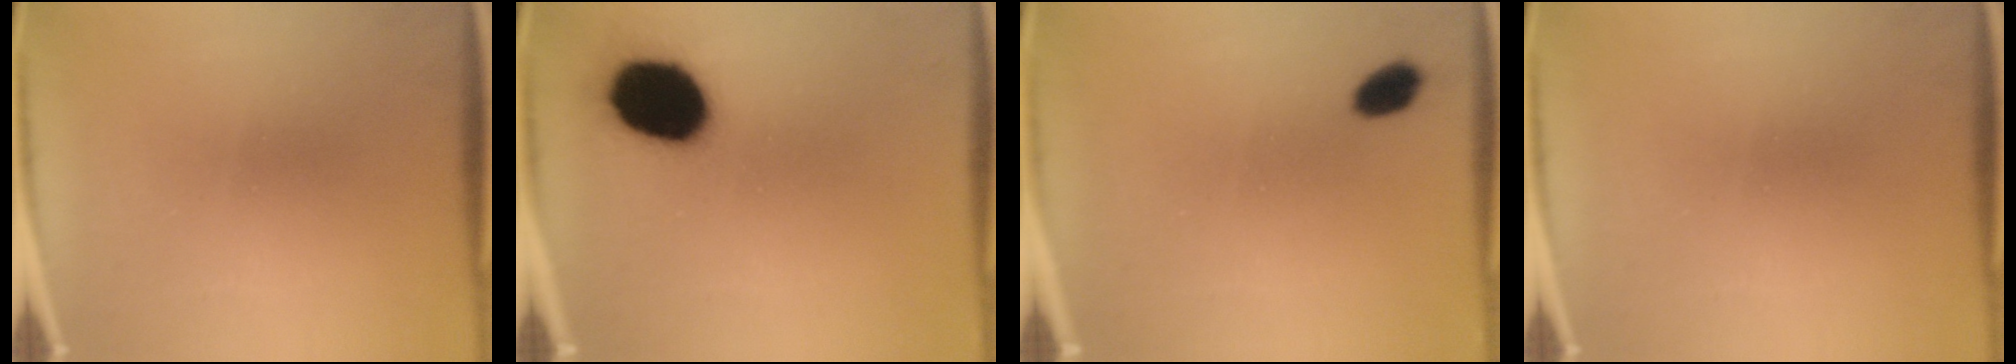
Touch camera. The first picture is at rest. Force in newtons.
{"total": 18.4}
{"total": 3.7}
{"total": 0.0}